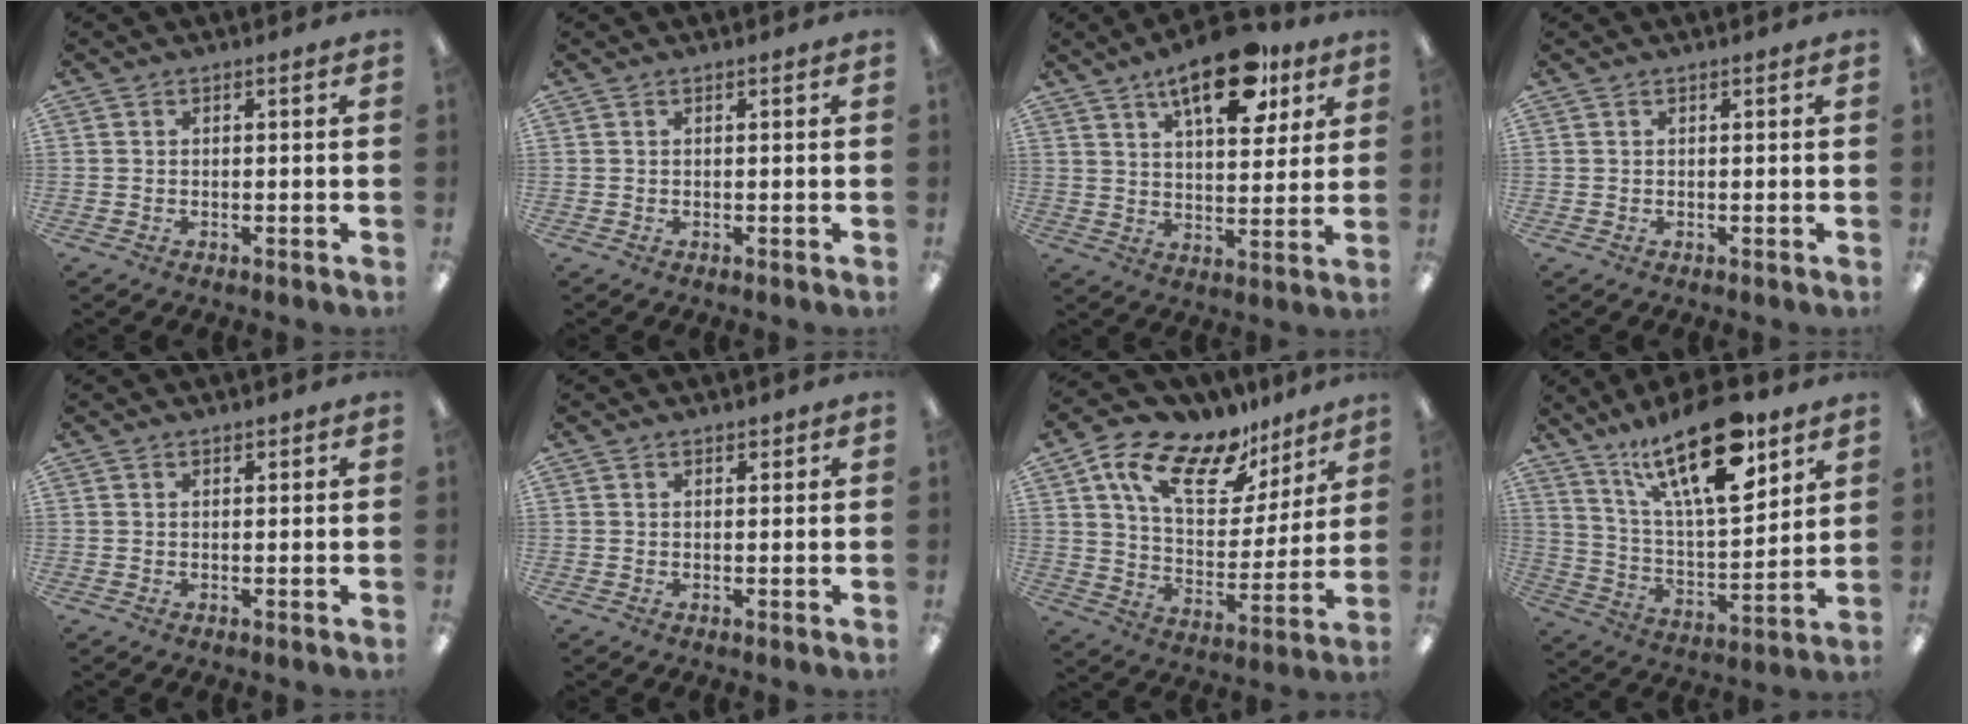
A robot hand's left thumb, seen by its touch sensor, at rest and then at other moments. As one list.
[{"total": 0.0}, {"total": 16.8, "force": [10.1, 7.2, 11.3], "torque": [-0.157, -0.042, 0.163]}, {"total": 0.0}, {"total": 0.9, "force": [0.8, 0.4, 0.3], "torque": [0.001, -0.003, 0.012]}, {"total": 1.1, "force": [0.9, 0.6, 0.4], "torque": [0.000, -0.003, 0.015]}, {"total": 19.1, "force": [12.3, 9.5, 11.2], "torque": [-0.196, -0.064, 0.215]}, {"total": 23.8, "force": [15.3, 8.6, 16.1], "torque": [-0.274, -0.088, 0.255]}]